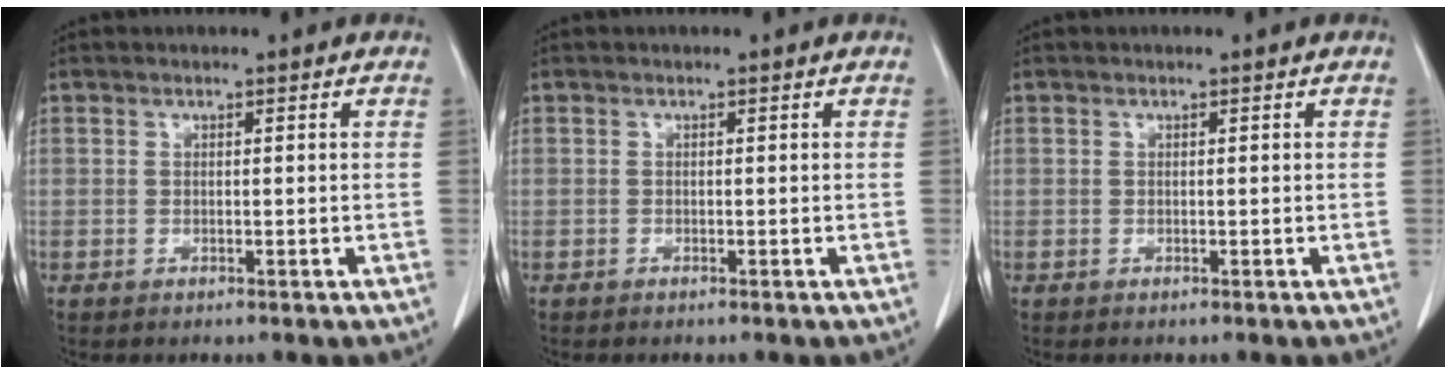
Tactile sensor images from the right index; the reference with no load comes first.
{"total": 0.0}
{"total": 0.0}